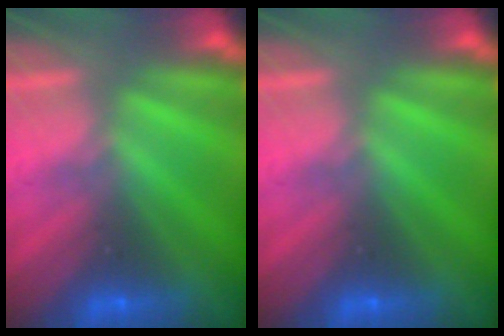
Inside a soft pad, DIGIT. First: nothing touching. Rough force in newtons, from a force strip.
{"total": 0.0}